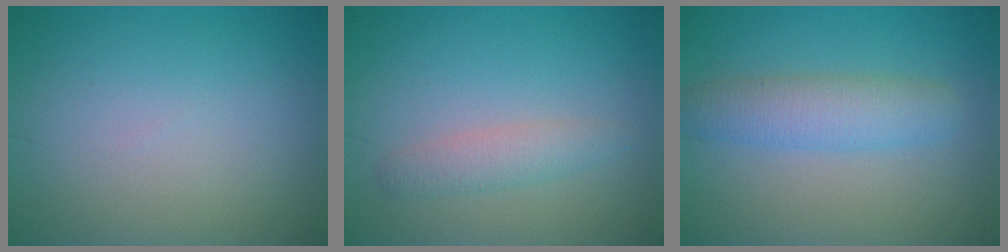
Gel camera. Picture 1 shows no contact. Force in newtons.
{"total": 2.0, "press": 2.0, "slide": 0.1}
{"total": 3.8, "press": 3.8, "slide": 0.0}